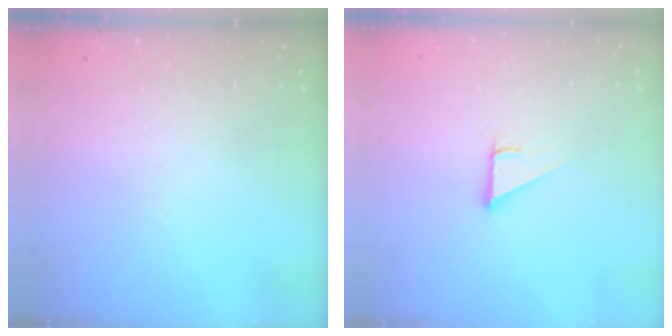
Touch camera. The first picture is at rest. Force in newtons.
{"total": 2.8, "press": 2.8, "slide": 0.0}